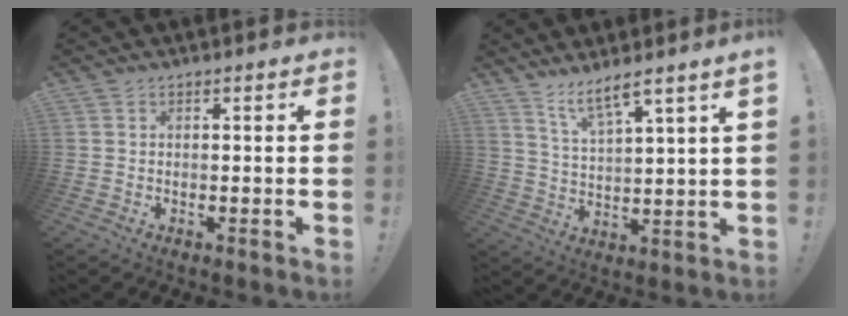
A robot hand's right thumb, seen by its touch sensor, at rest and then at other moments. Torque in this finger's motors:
{"motor_torque": [-0.03, 0.11, 0.18, 0.36, 0.11]}